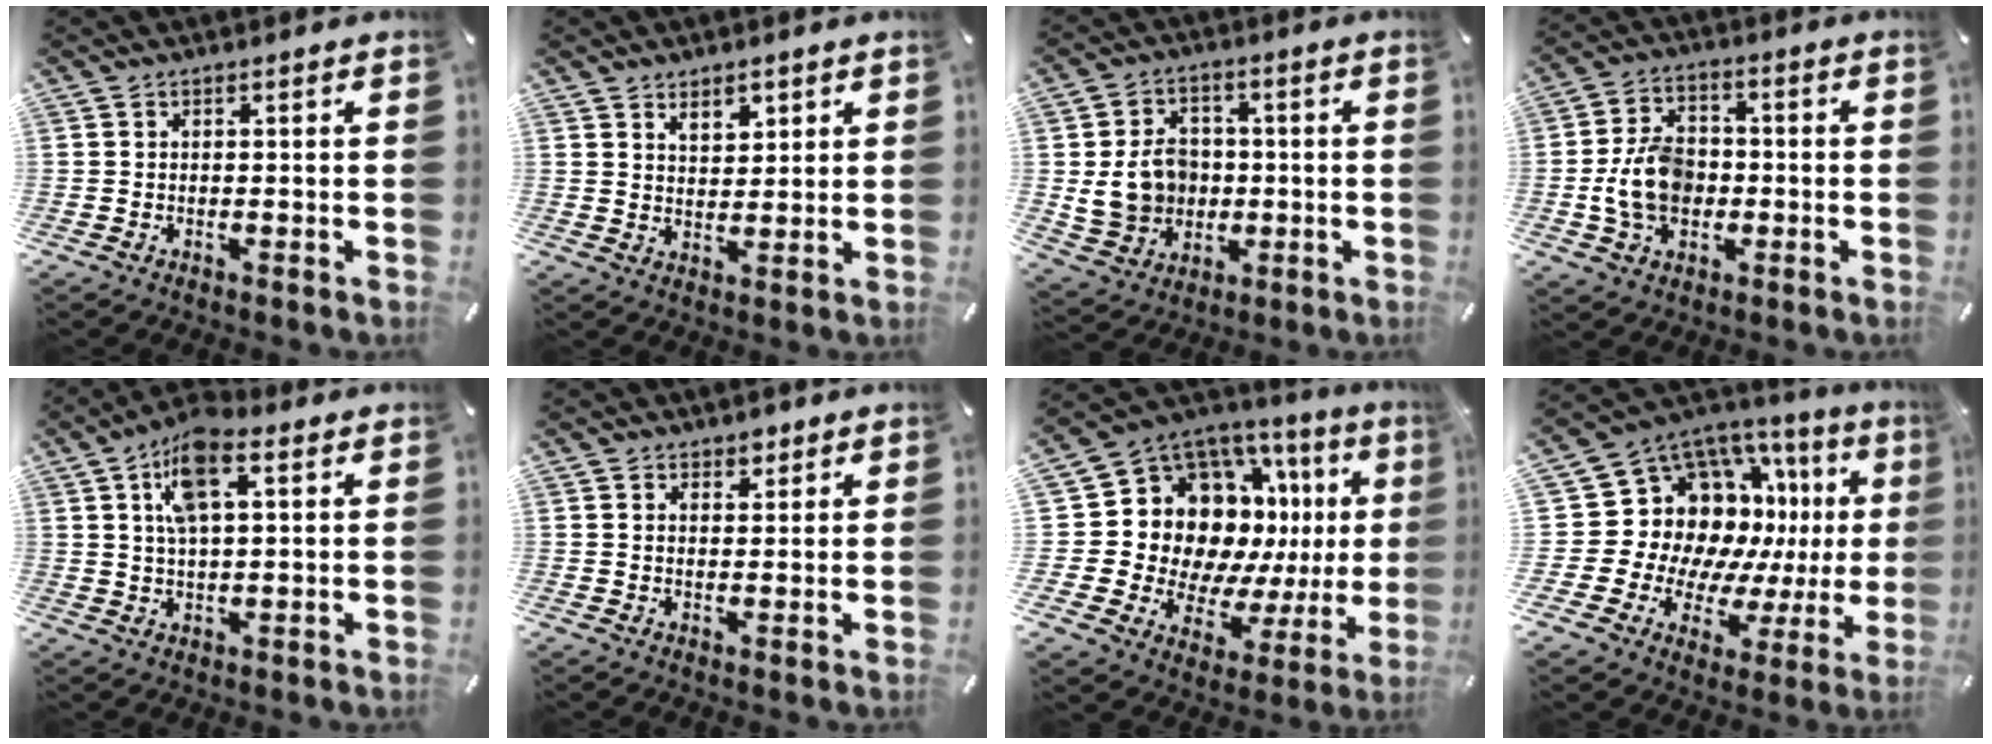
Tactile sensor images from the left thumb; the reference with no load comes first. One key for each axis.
{"total": 4.2, "fx": 2.9, "fy": 2.9, "fz": 1.2, "tx": -0.008, "ty": -0.012, "tz": 0.047}
{"total": 10.6, "fx": 0.3, "fy": 9.6, "fz": 4.6, "tx": -0.105, "ty": 0.008, "tz": 0.011}
{"total": 10.7, "fx": -1.5, "fy": 8.3, "fz": 6.6, "tx": -0.134, "ty": 0.011, "tz": -0.028}
{"total": 9.7, "fx": 3.9, "fy": 4.7, "fz": 7.6, "tx": -0.146, "ty": 0.004, "tz": 0.067}
{"total": 2.8, "fx": 1.7, "fy": 2.2, "fz": 0.3, "tx": 0.013, "ty": -0.004, "tz": 0.026}
{"total": 17.8, "fx": 5.8, "fy": 13.2, "fz": 10.3, "tx": -0.182, "ty": -0.077, "tz": 0.132}
{"total": 15.6, "fx": 4.9, "fy": 12.3, "fz": 8.3, "tx": -0.125, "ty": -0.077, "tz": 0.112}